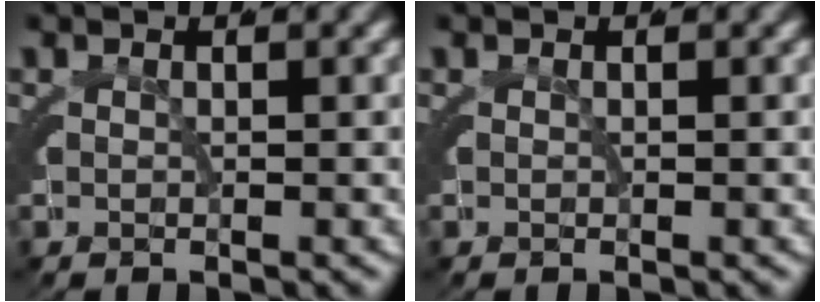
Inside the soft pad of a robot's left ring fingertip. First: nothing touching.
{"total": 0.0}